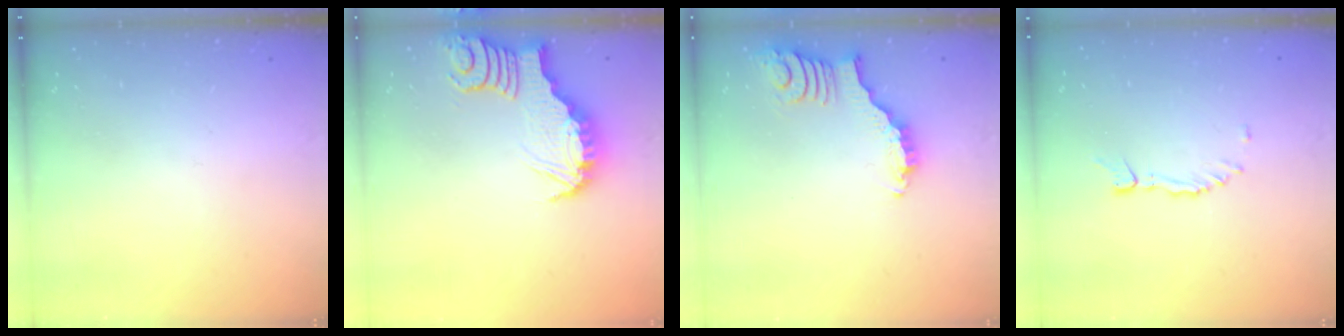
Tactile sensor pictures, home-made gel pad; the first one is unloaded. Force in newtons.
{"total": 3.7, "press": 3.7, "slide": 0.1}
{"total": 2.2, "press": 2.2, "slide": 0.4}
{"total": 3.4, "press": 3.4, "slide": 0.4}